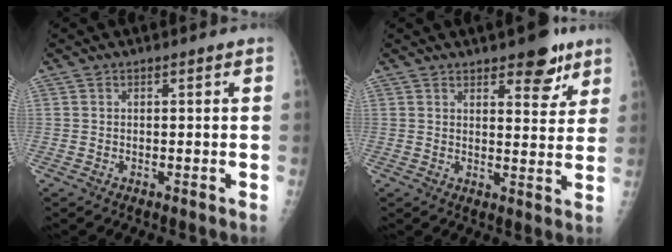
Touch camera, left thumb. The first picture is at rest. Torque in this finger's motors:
{"motor_torque": [0.00, 0.08, 0.00, -0.10, 0.02]}